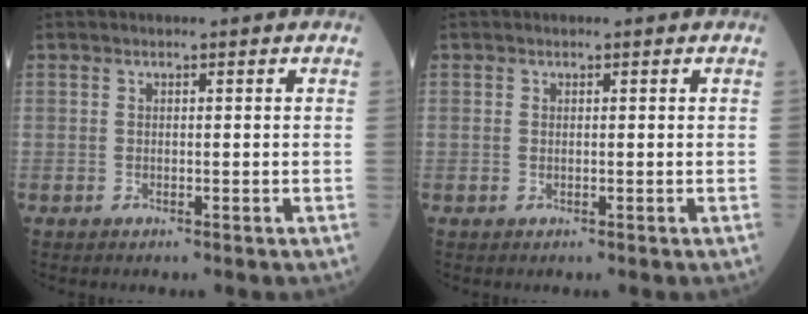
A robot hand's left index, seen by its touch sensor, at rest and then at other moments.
{"total": 0.0}